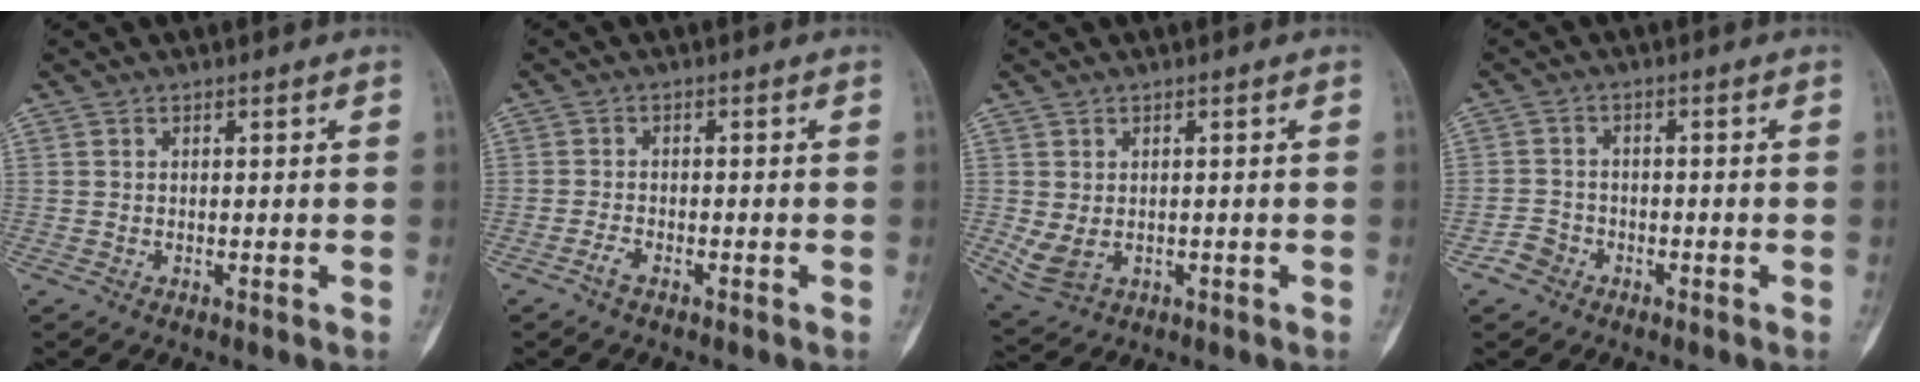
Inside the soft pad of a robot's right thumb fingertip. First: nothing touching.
{"total": 1.8, "force": [-1.4, 0.6, 1.1], "torque": [-0.026, 0.007, -0.028]}
{"total": 4.3, "force": [-0.4, 3.1, 3.0], "torque": [-0.063, -0.004, 0.008]}
{"total": 3.1, "force": [-1.9, 2.4, 0.5], "torque": [0.001, 0.017, -0.040]}